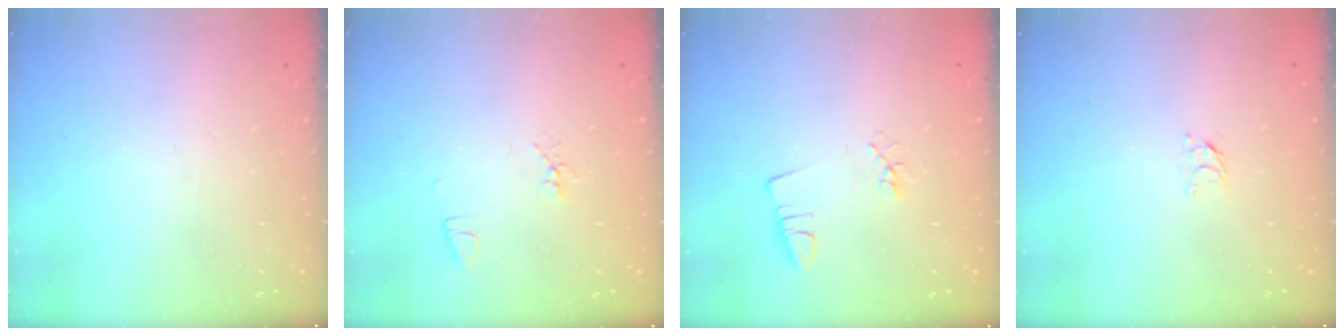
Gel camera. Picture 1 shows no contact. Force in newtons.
{"total": 4.5, "press": 4.1, "slide": 2.0}
{"total": 2.3, "press": 1.7, "slide": 1.5}
{"total": 2.8, "press": 2.8, "slide": 0.3}